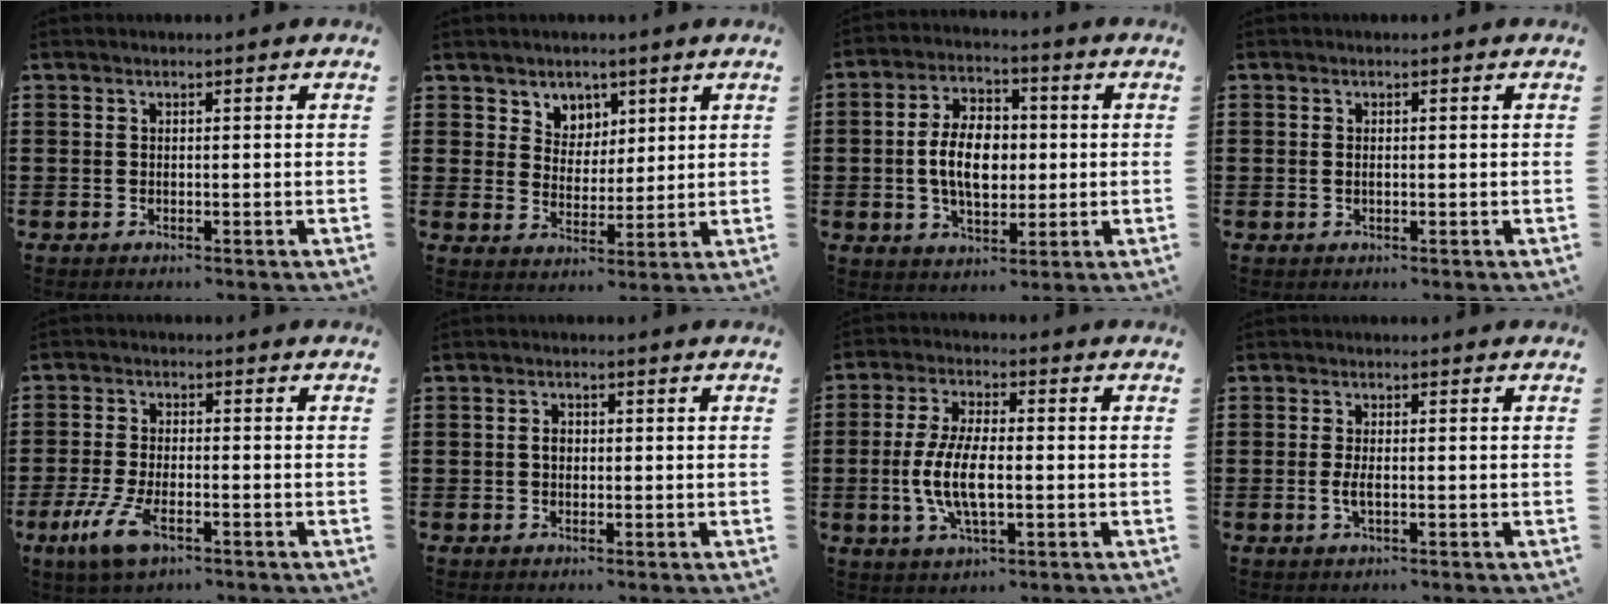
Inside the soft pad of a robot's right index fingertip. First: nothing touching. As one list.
[{"total": 4.7, "force": [3.1, 3.5, -0.2], "torque": [-0.022, 0.005, 0.057]}, {"total": 8.7, "force": [-0.1, 5.5, 6.8], "torque": [-0.136, 0.007, -0.011]}, {"total": 0.8, "force": [0.0, 0.3, 0.7], "torque": [-0.016, 0.000, 0.000]}, {"total": 6.1, "force": [-3.0, 2.2, 4.9], "torque": [-0.120, -0.015, -0.059]}, {"total": 1.6, "force": [0.0, 1.1, 1.1], "torque": [-0.023, 0.006, 0.000]}, {"total": 8.5, "force": [-1.3, 3.3, 7.7], "torque": [-0.167, -0.007, -0.029]}, {"total": 2.3, "force": [-0.4, 0.6, 2.1], "torque": [-0.045, -0.003, -0.010]}]